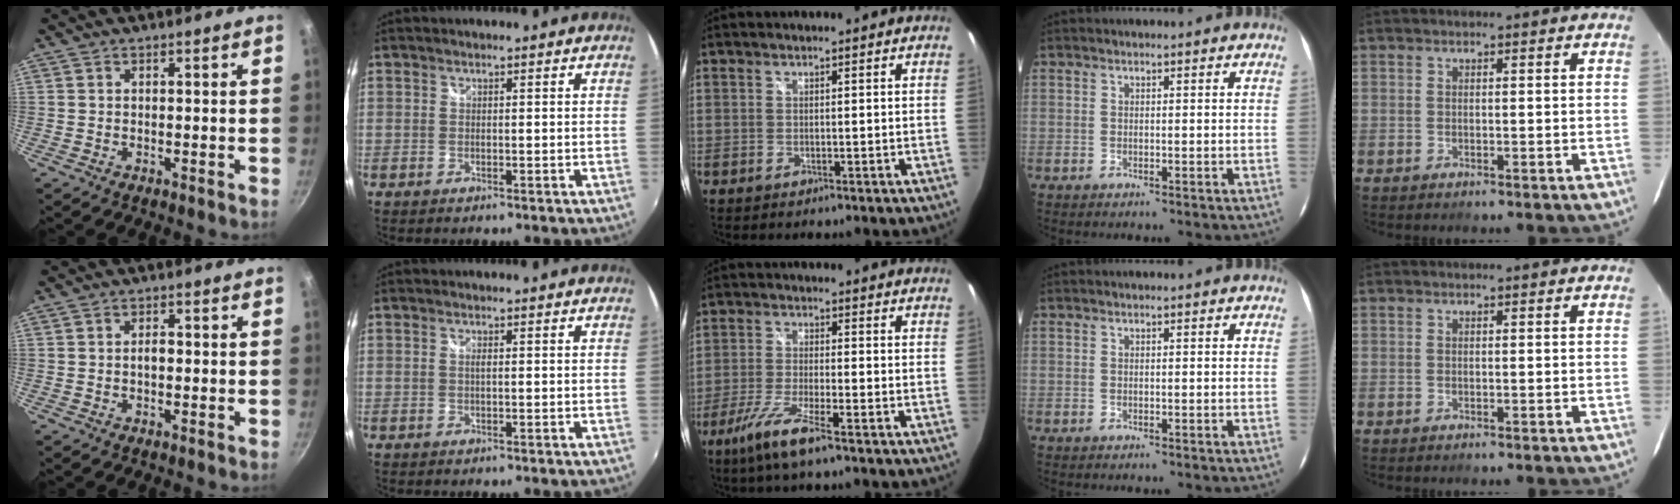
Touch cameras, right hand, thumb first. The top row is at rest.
{"thumb": {"total": 1.0, "force": [-0.1, 0.6, 0.8], "torque": [-0.011, 0.005, -0.001]}, "middle": {"total": 6.3, "force": [-4.1, 0.1, 4.8], "torque": [-0.109, -0.012, -0.078]}}